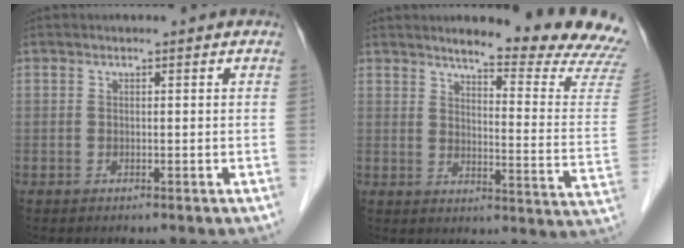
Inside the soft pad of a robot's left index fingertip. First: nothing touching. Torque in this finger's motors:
{"motor_torque": [0.06, -0.24, 0.27, 0.07]}